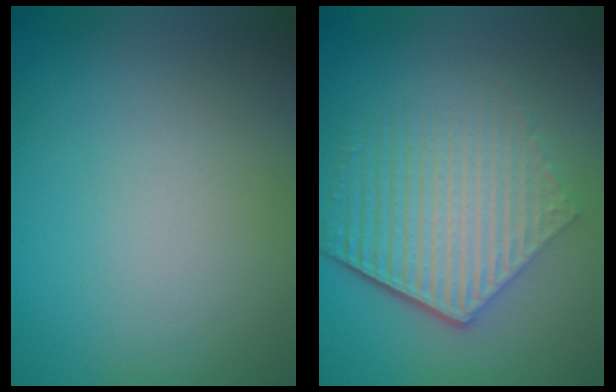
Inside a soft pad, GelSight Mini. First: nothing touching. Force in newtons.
{"total": 6.1, "press": 4.4, "slide": 4.2}